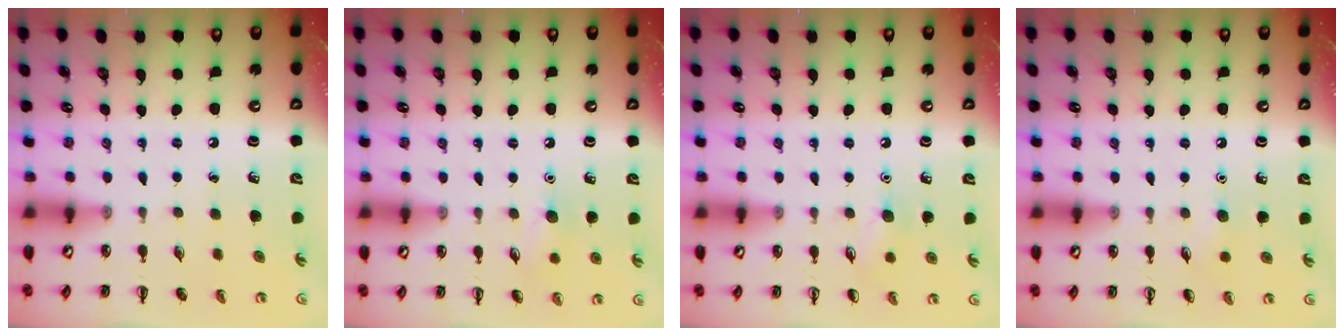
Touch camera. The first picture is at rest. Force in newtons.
{"total": 7.0, "press": 6.8, "slide": 1.6}
{"total": 6.1, "press": 5.9, "slide": 1.5}
{"total": 4.5, "press": 4.2, "slide": 1.4}